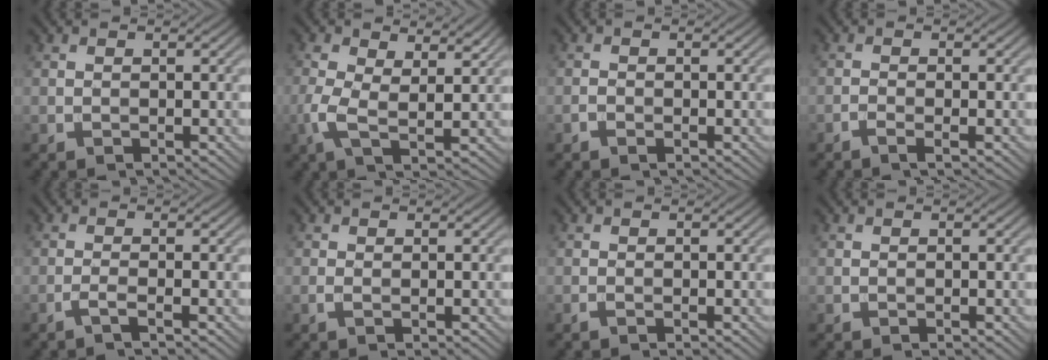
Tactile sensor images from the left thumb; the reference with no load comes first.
{"total": 6.6, "force": [1.2, 3.3, 5.6], "torque": [-0.135, -0.002, 0.015]}
{"total": 0.9, "force": [-0.6, 0.4, 0.5], "torque": [-0.010, 0.001, -0.013]}
{"total": 1.3, "force": [-0.9, 0.1, 1.0], "torque": [-0.021, 0.002, -0.022]}
{"total": 1.7, "force": [-1.0, 0.1, 1.4], "torque": [-0.022, 0.007, -0.030]}
{"total": 0.7, "force": [-0.1, 0.3, 0.7], "torque": [-0.019, -0.001, -0.003]}
{"total": 0.5, "force": [-0.4, 0.0, 0.4], "torque": [-0.011, 0.000, -0.008]}
{"total": 0.0}